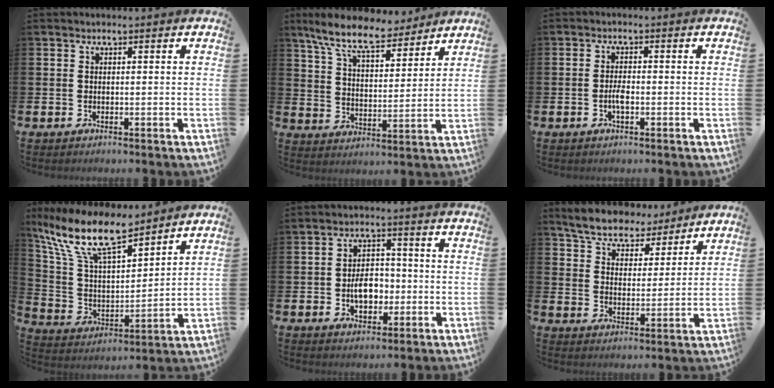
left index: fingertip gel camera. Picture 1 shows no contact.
{"total": 9.6, "force": [8.4, 2.6, 3.9], "torque": [-0.105, -0.036, 0.152]}
{"total": 2.1, "force": [-0.6, 0.7, 1.9], "torque": [-0.034, 0.001, -0.012]}
{"total": 12.3, "force": [10.1, 2.9, 6.4], "torque": [-0.170, -0.055, 0.178]}
{"total": 5.2, "force": [-1.2, 3.6, 3.6], "torque": [-0.053, 0.004, -0.028]}
{"total": 6.6, "force": [6.3, 1.8, 0.7], "torque": [-0.053, -0.038, 0.113]}